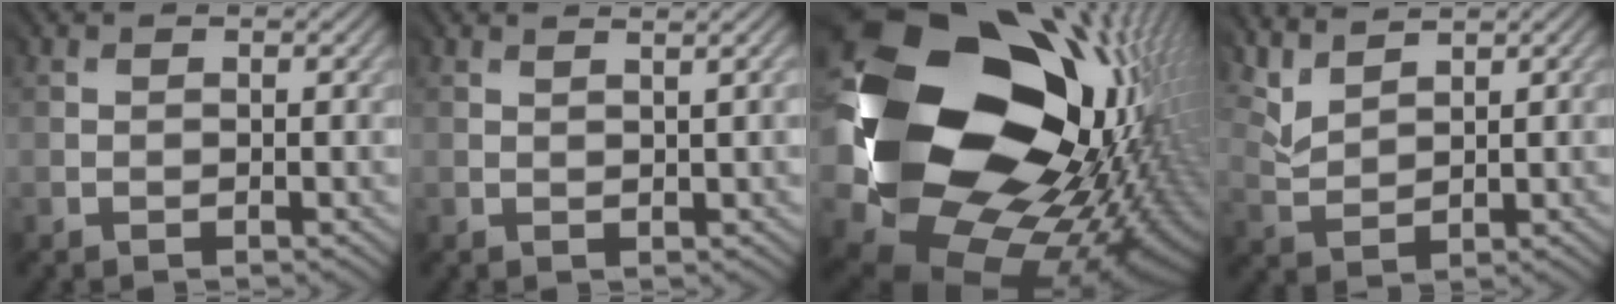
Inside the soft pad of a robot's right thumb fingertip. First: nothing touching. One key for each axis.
{"total": 1.2, "fx": 1.0, "fy": -0.5, "fz": 0.4, "tx": -0.007, "ty": 0.004, "tz": 0.016}
{"total": 22.3, "fx": 2.0, "fy": 17.6, "fz": 13.6, "tx": -0.295, "ty": -0.078, "tz": 0.086}
{"total": 4.4, "fx": 3.8, "fy": 1.7, "fz": 1.4, "tx": -0.054, "ty": 0.003, "tz": 0.087}